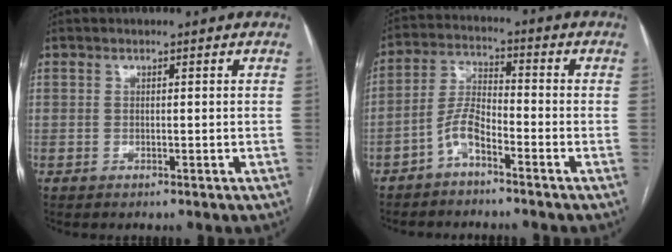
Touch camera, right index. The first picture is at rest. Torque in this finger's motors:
{"motor_torque": [0.36, -0.26, 0.12, 0.05]}